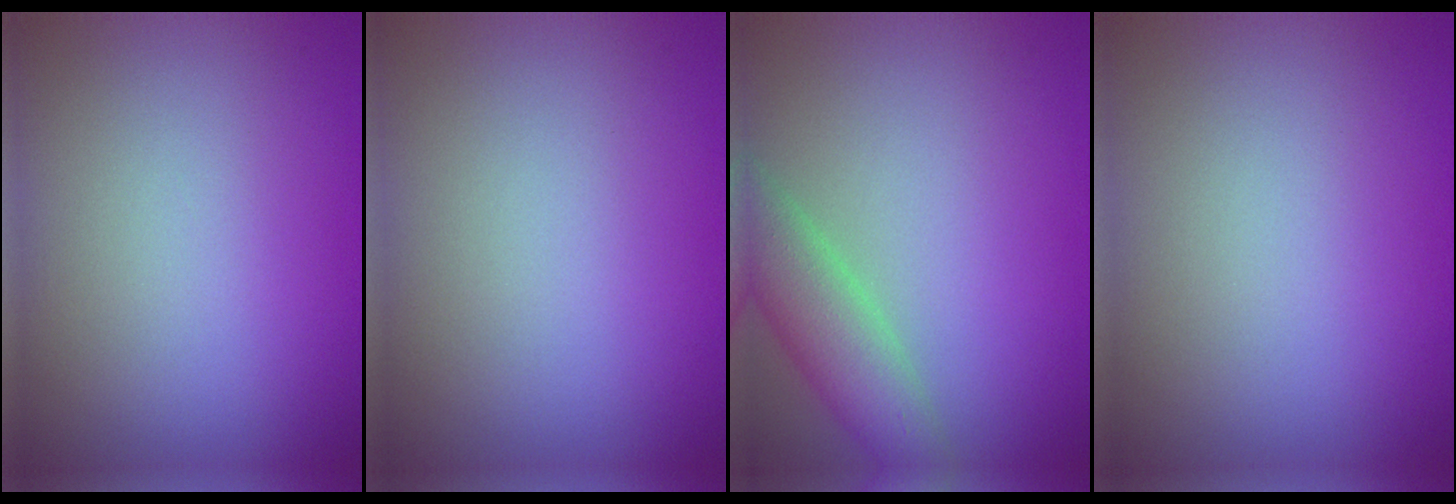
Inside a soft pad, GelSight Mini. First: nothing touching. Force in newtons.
{"total": 0.0}
{"total": 5.1, "press": 5.0, "slide": 0.4}
{"total": 0.0}